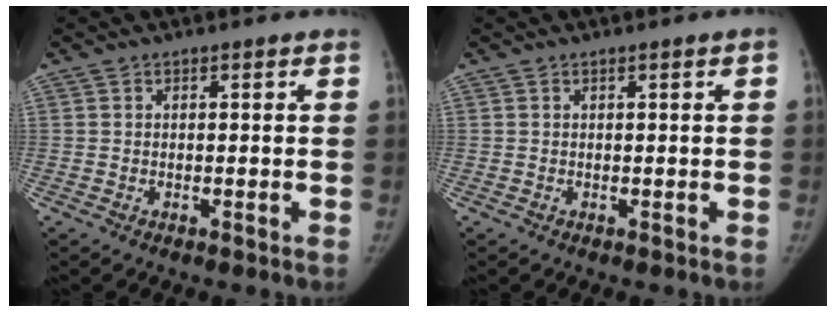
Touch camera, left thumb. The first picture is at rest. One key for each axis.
{"total": 0.6, "fx": 0.1, "fy": 0.0, "fz": 0.6, "tx": -0.010, "ty": 0.001, "tz": 0.002}